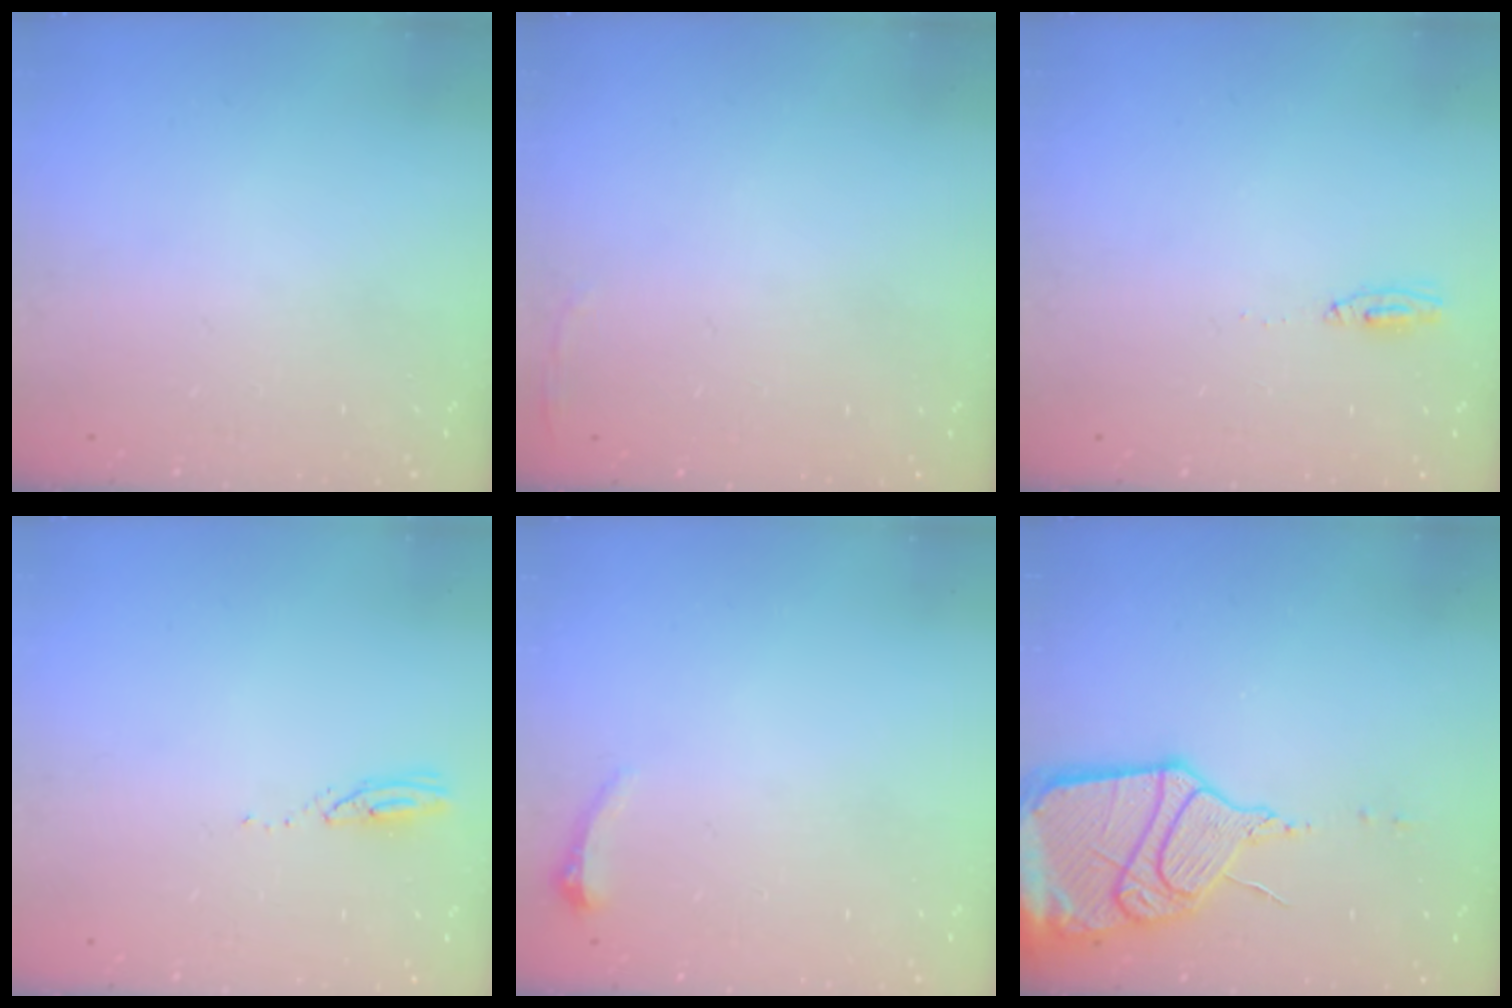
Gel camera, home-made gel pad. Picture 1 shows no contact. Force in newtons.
{"total": 2.8, "press": 2.6, "slide": 0.9}
{"total": 4.8, "press": 2.7, "slide": 4.0}
{"total": 3.0, "press": 3.0, "slide": 0.1}
{"total": 4.2, "press": 3.9, "slide": 1.7}
{"total": 19.2, "press": 18.4, "slide": 5.2}